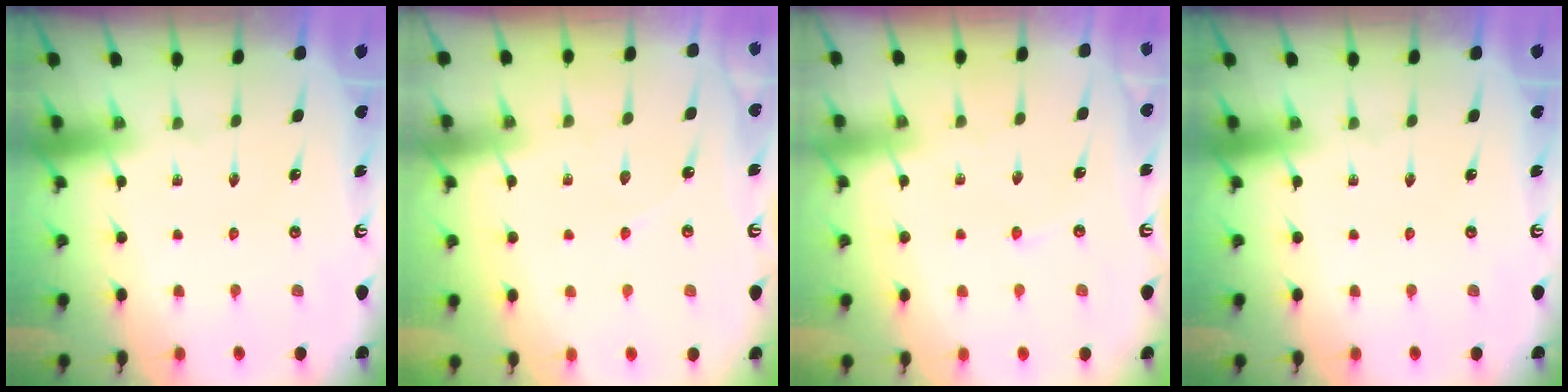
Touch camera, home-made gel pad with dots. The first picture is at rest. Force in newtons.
{"total": 2.7, "press": 2.7, "slide": 0.4}
{"total": 1.2, "press": 1.2, "slide": 0.2}
{"total": 0.0}